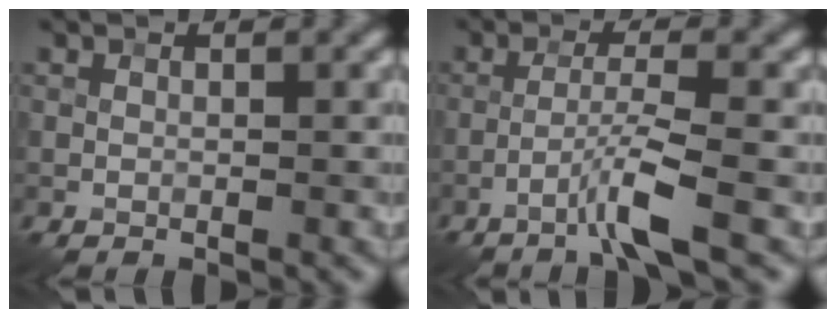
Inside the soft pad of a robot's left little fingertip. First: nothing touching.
{"total": 3.4, "force": [-1.9, -0.3, 2.8], "torque": [-0.054, 0.013, -0.049]}